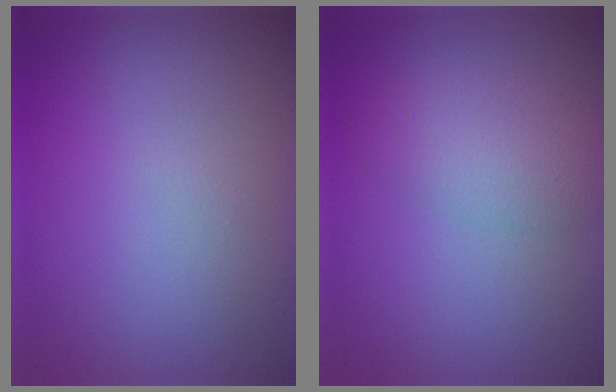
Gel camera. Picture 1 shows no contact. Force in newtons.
{"total": 3.9, "press": 3.9, "slide": 0.2}